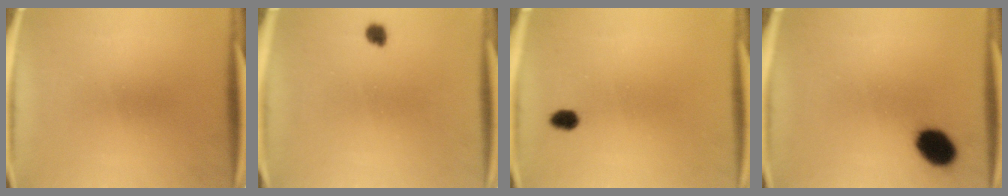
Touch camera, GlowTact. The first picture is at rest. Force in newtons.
{"total": 1.8}
{"total": 2.3}
{"total": 8.4}